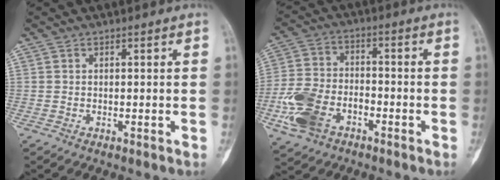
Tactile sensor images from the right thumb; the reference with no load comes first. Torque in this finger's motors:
{"motor_torque": [0.22, 0.06, 0.58, 0.08, 0.10]}